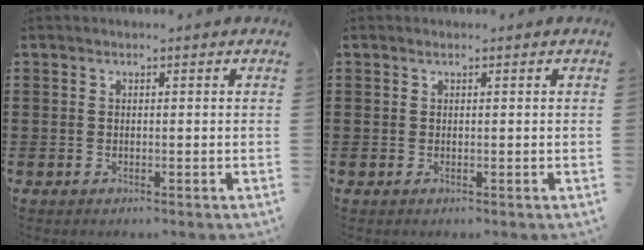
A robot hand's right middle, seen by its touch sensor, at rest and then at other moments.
{"total": 0.0}